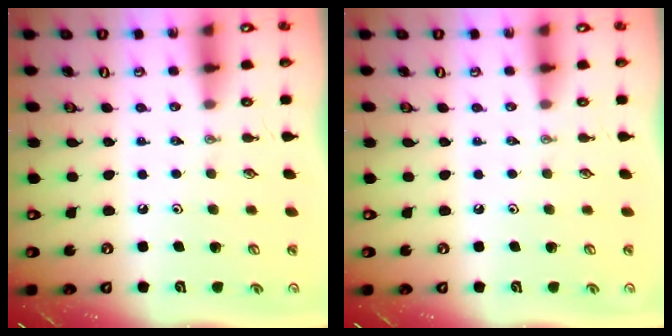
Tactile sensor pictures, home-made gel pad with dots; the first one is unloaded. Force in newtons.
{"total": 0.0}